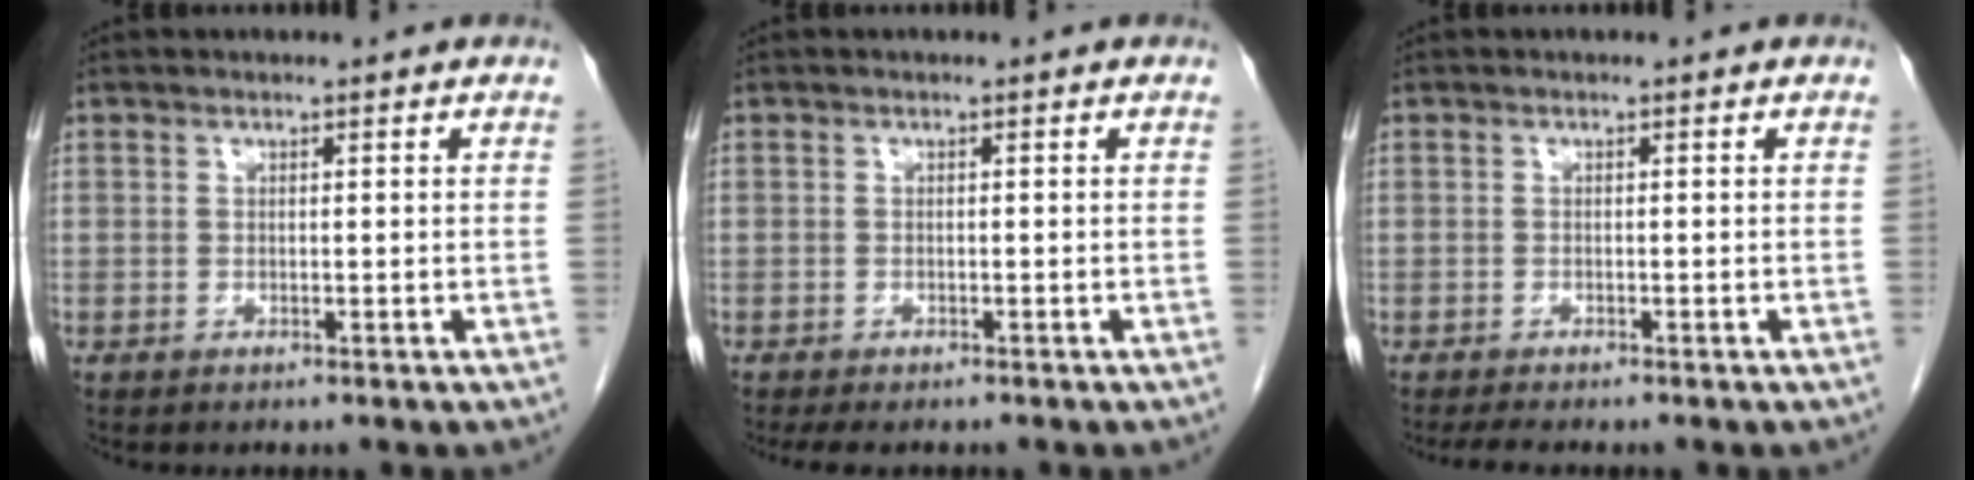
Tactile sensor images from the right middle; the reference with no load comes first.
{"total": 3.6, "force": [-2.9, 1.2, 1.7], "torque": [-0.021, -0.008, -0.040]}
{"total": 2.3, "force": [-1.9, 0.4, 1.2], "torque": [-0.022, -0.006, -0.028]}